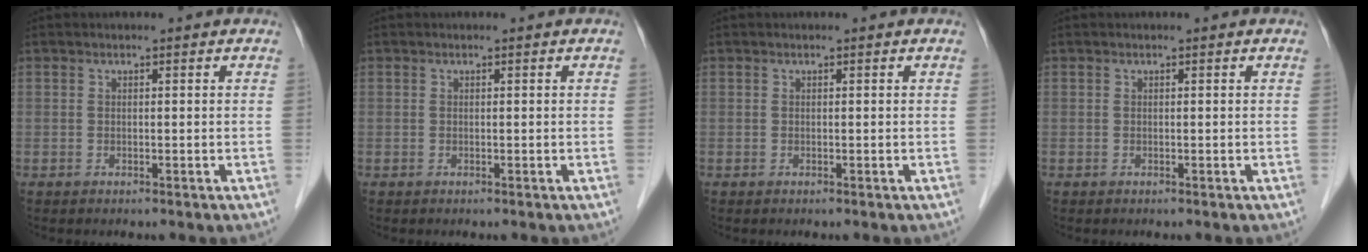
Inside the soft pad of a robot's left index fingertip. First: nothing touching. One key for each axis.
{"total": 0.0}
{"total": 0.0}
{"total": 0.0}